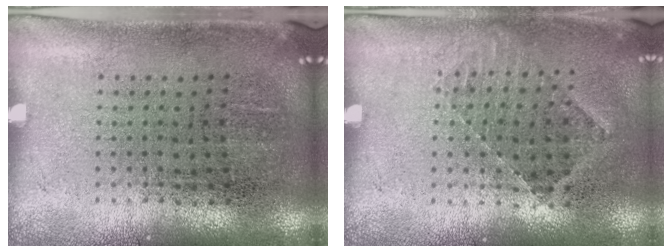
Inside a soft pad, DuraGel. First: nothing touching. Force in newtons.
{"total": 0.8, "press": 0.8, "slide": 0.3}